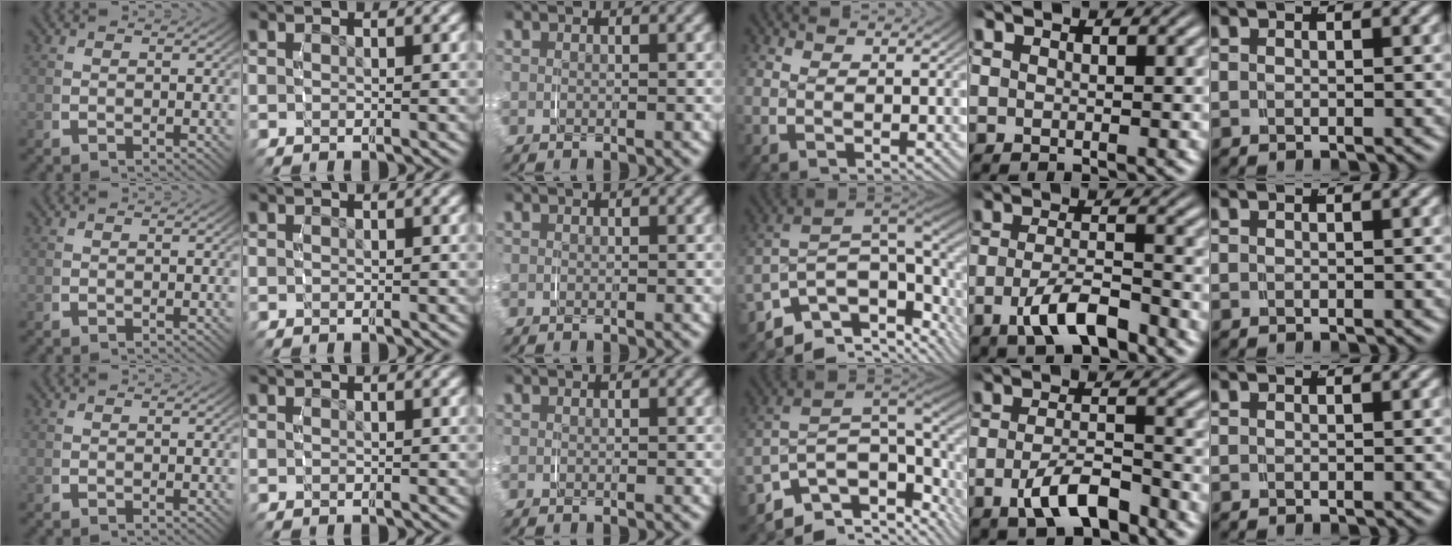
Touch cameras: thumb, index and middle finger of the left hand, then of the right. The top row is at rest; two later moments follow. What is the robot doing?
{"motion": "grasp_and_lifting", "object": "shoes"}